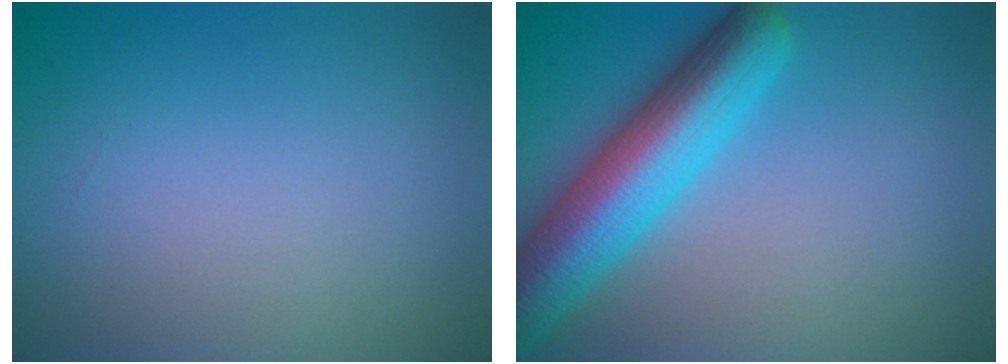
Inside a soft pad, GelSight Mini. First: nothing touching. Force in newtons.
{"total": 8.5, "press": 8.5, "slide": 0.5}